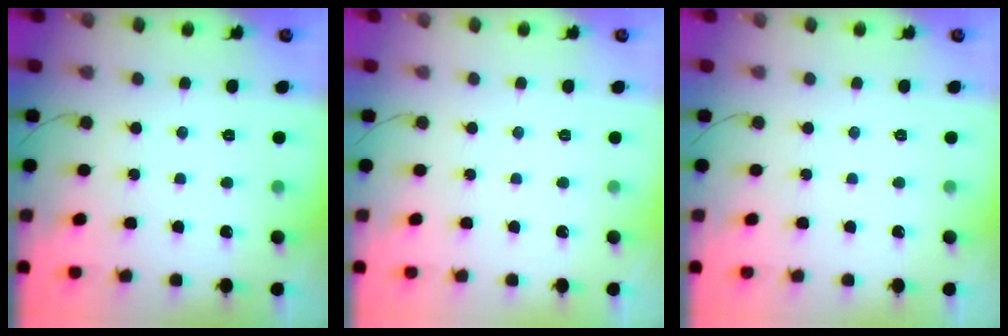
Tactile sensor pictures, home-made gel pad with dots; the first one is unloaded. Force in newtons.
{"total": 0.0}
{"total": 0.0}